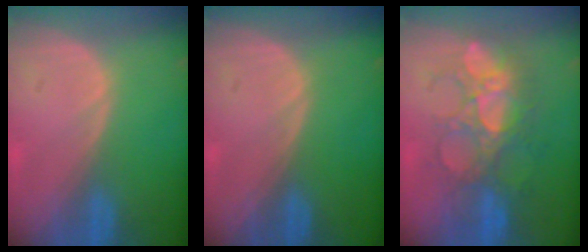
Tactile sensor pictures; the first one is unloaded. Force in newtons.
{"total": 0.0}
{"total": 8.9, "press": 8.7, "slide": 1.6}